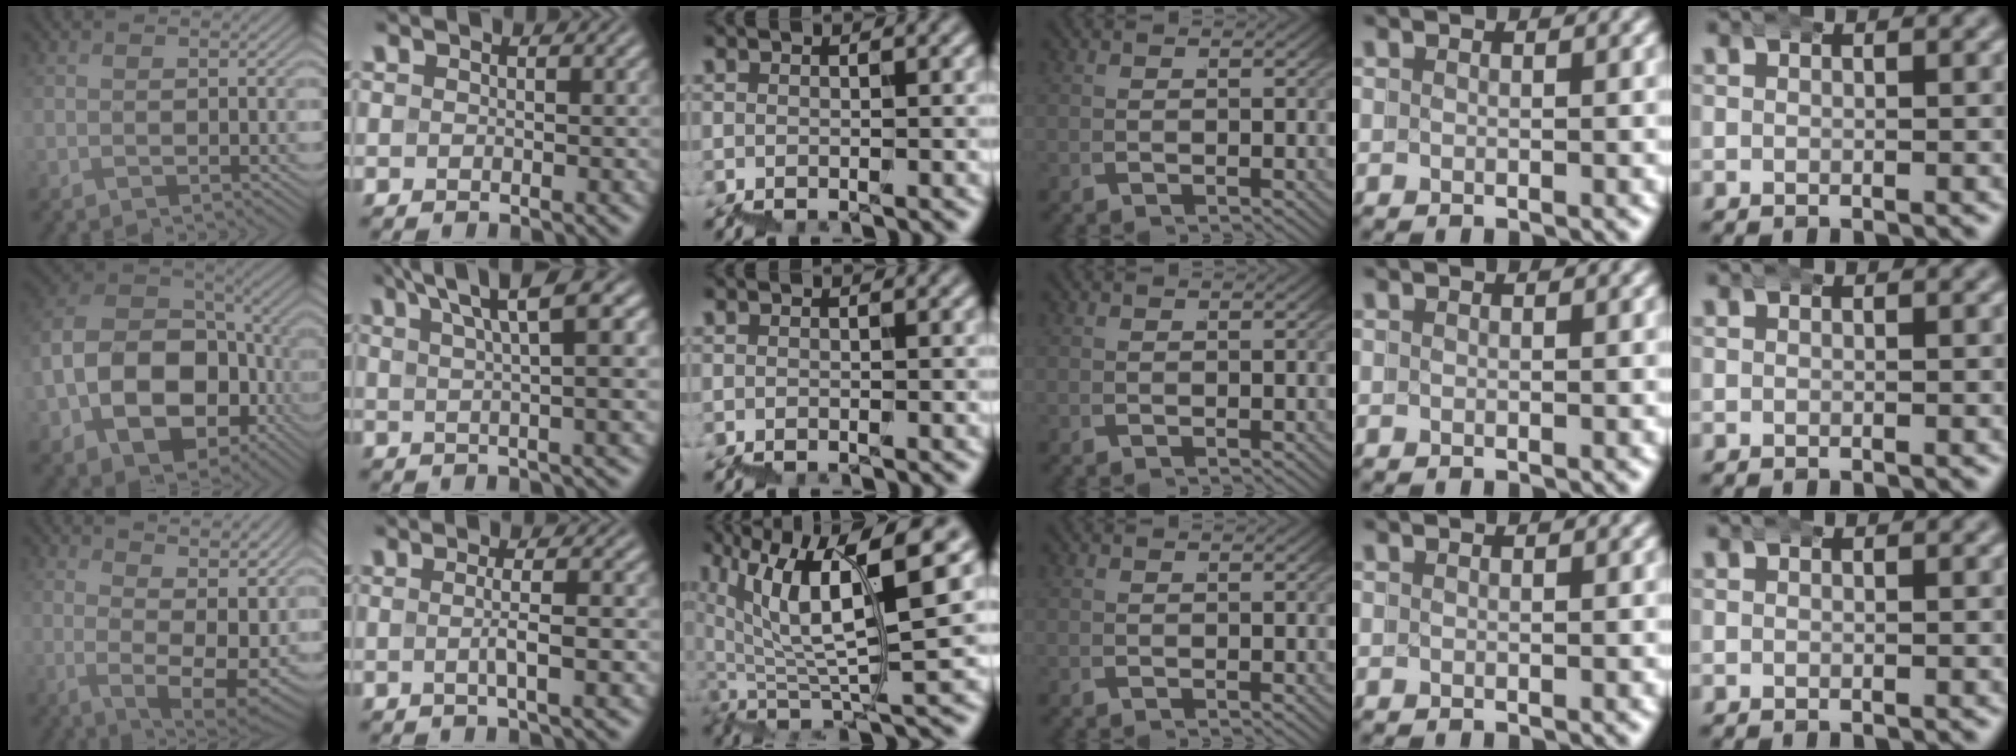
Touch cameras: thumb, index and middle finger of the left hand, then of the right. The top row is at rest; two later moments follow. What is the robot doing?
{"motion": "wrap", "object": "bubble wrap"}